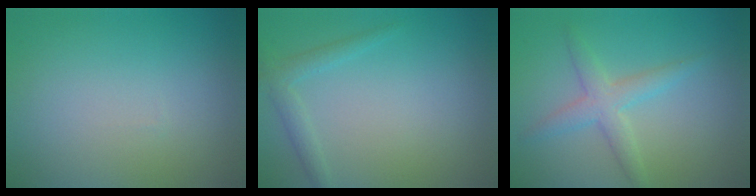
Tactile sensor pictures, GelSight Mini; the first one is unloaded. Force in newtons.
{"total": 1.8, "press": 1.7, "slide": 0.1}
{"total": 2.9, "press": 2.9, "slide": 0.0}